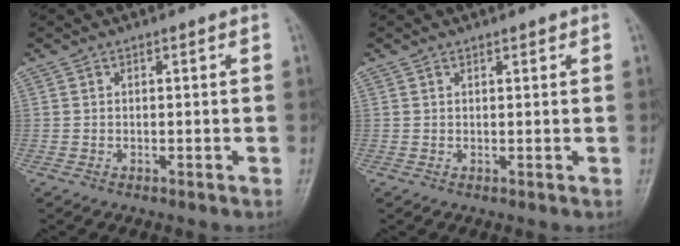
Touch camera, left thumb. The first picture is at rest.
{"total": 0.8, "force": [0.7, 0.3, 0.4], "torque": [-0.006, -0.004, 0.010]}